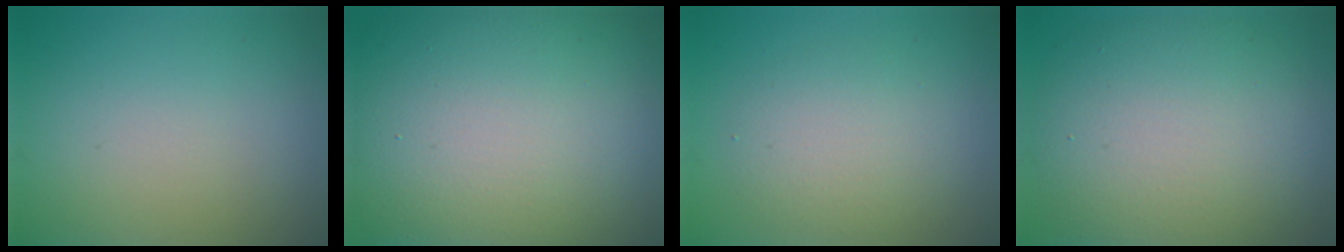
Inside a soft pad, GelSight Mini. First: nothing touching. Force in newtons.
{"total": 20.1, "press": 20.1, "slide": 0.9}
{"total": 3.4, "press": 3.4, "slide": 0.2}
{"total": 10.5, "press": 10.5, "slide": 0.4}